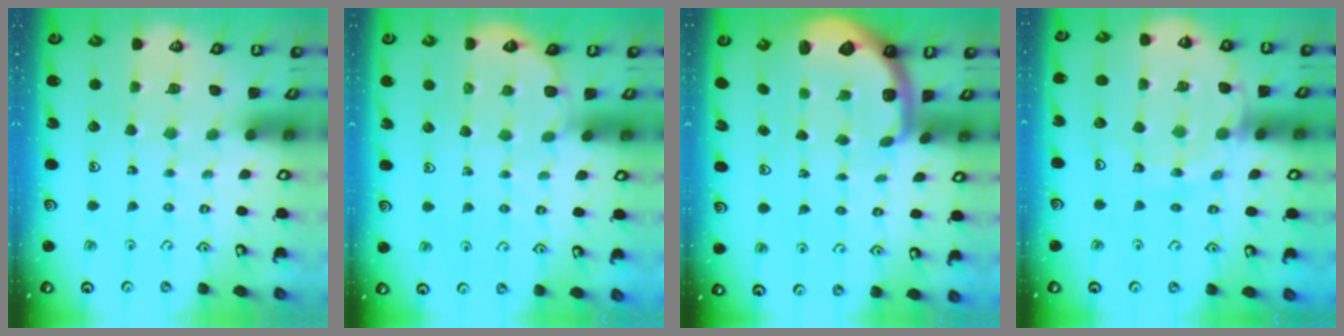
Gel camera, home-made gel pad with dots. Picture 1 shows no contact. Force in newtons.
{"total": 3.0, "press": 2.9, "slide": 0.5}
{"total": 1.7, "press": 1.6, "slide": 0.4}
{"total": 13.4, "press": 13.3, "slide": 1.4}